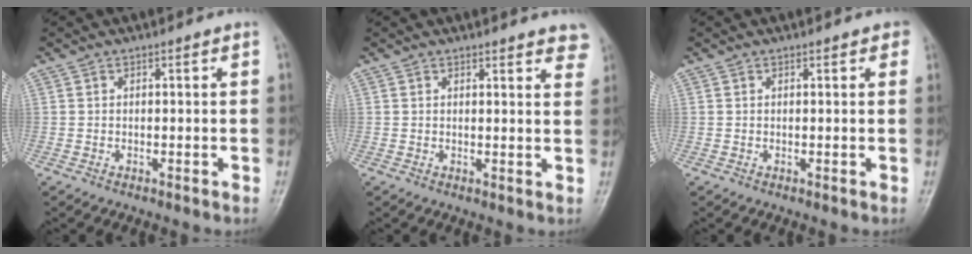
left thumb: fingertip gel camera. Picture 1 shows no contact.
{"total": 5.6, "force": [4.7, 1.6, 2.5], "torque": [-0.001, -0.018, 0.044]}
{"total": 1.2, "force": [0.6, 0.7, 0.8], "torque": [-0.001, 0.001, 0.003]}